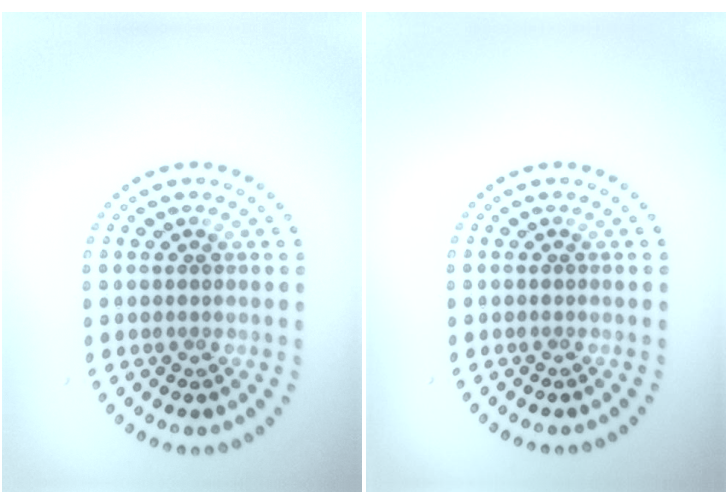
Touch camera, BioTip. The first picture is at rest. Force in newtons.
{"total": 0.0}